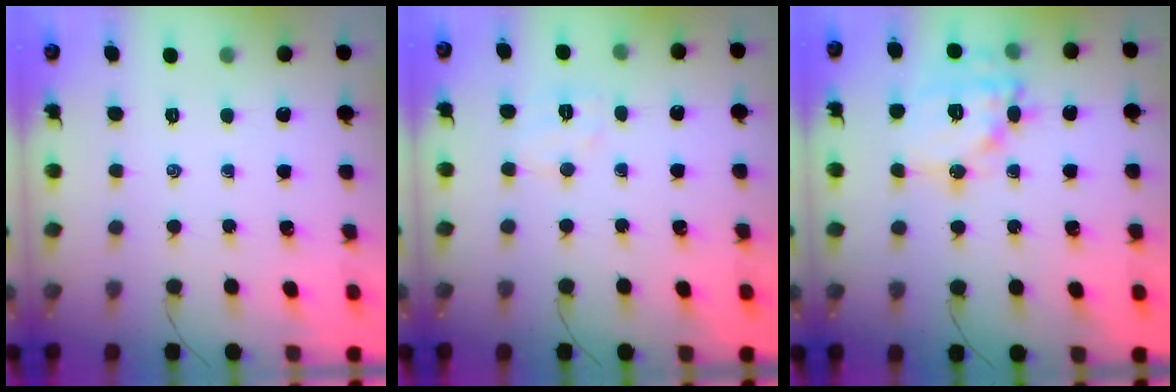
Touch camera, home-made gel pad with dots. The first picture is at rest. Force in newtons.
{"total": 5.4, "press": 5.3, "slide": 1.1}
{"total": 15.4, "press": 15.3, "slide": 1.7}